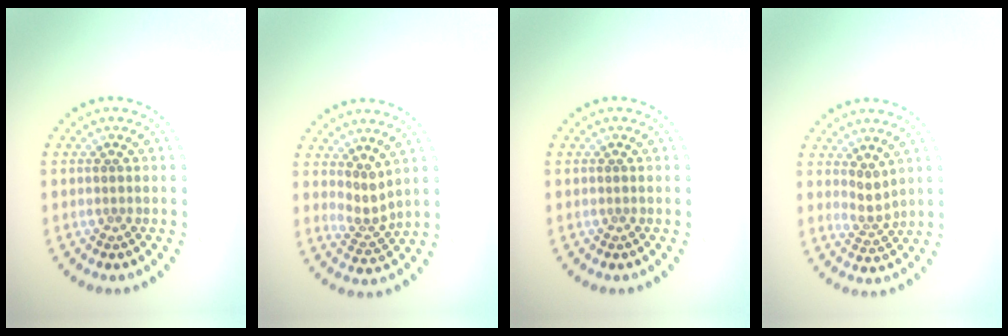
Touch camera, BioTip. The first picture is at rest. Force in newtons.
{"total": 2.0, "press": 1.3, "slide": 1.5}
{"total": 0.0}
{"total": 1.7, "press": 1.1, "slide": 1.3}